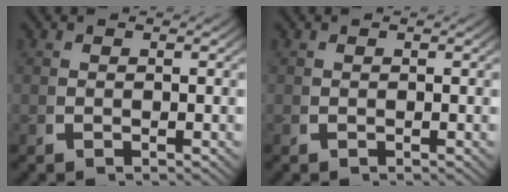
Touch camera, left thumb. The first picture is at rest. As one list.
[{"total": 0.0}]